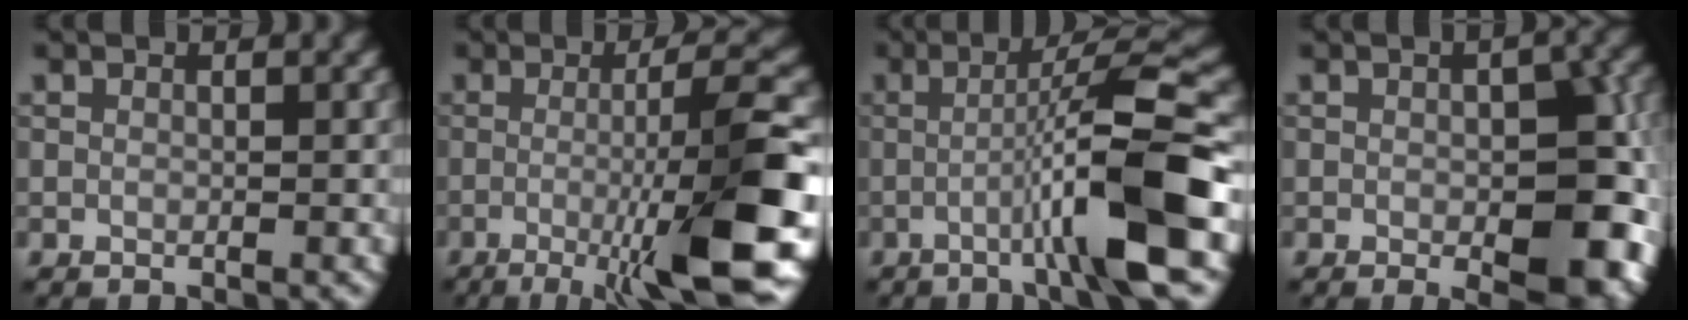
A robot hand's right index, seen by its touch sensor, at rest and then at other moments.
{"total": 11.8, "force": [-3.1, 1.7, 11.3], "torque": [-0.149, 0.008, -0.055]}
{"total": 9.4, "force": [-2.2, 0.8, 9.1], "torque": [-0.131, 0.016, -0.044]}
{"total": 9.9, "force": [-2.1, 4.4, 8.6], "torque": [-0.105, -0.007, -0.022]}